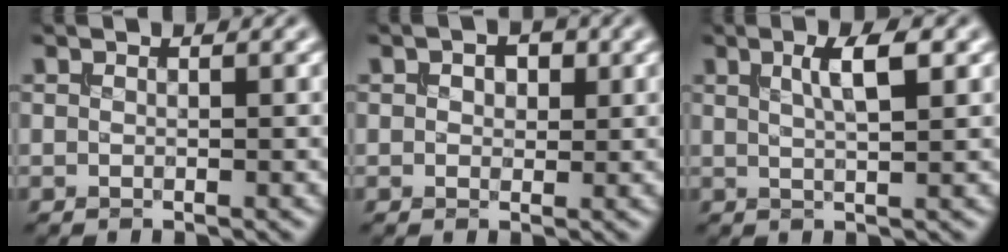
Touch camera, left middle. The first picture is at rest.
{"total": 2.3, "force": [0.9, 1.5, 1.6], "torque": [-0.022, 0.003, 0.007]}
{"total": 3.3, "force": [1.1, 0.9, 3.0], "torque": [-0.042, 0.006, 0.016]}